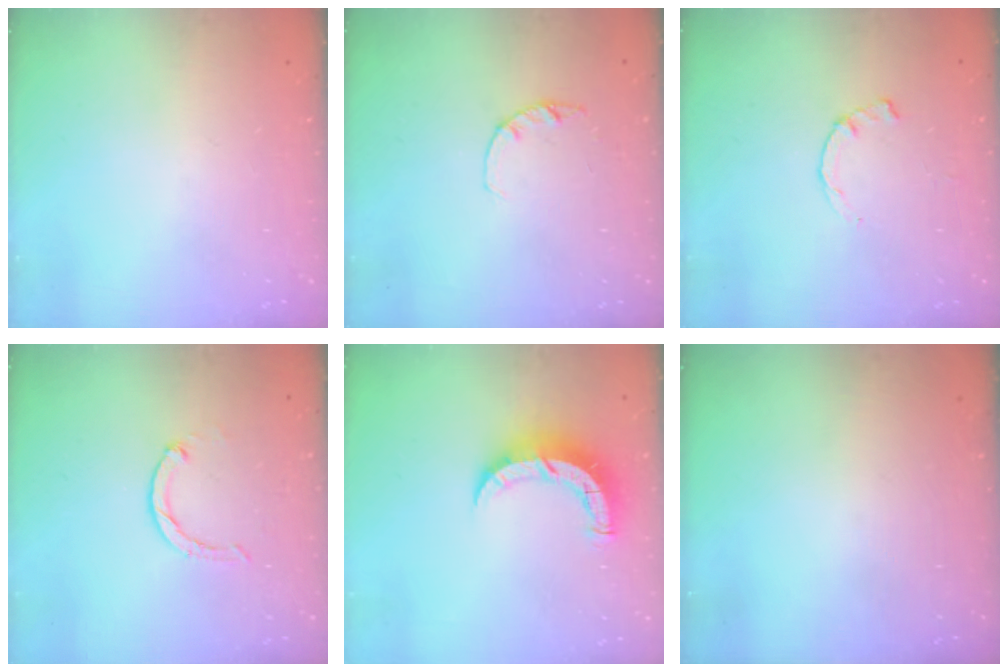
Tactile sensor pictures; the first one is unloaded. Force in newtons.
{"total": 2.2, "press": 2.2, "slide": 0.4}
{"total": 1.2, "press": 1.1, "slide": 0.3}
{"total": 1.9, "press": 1.9, "slide": 0.3}
{"total": 8.1, "press": 8.1, "slide": 0.5}
{"total": 0.0}